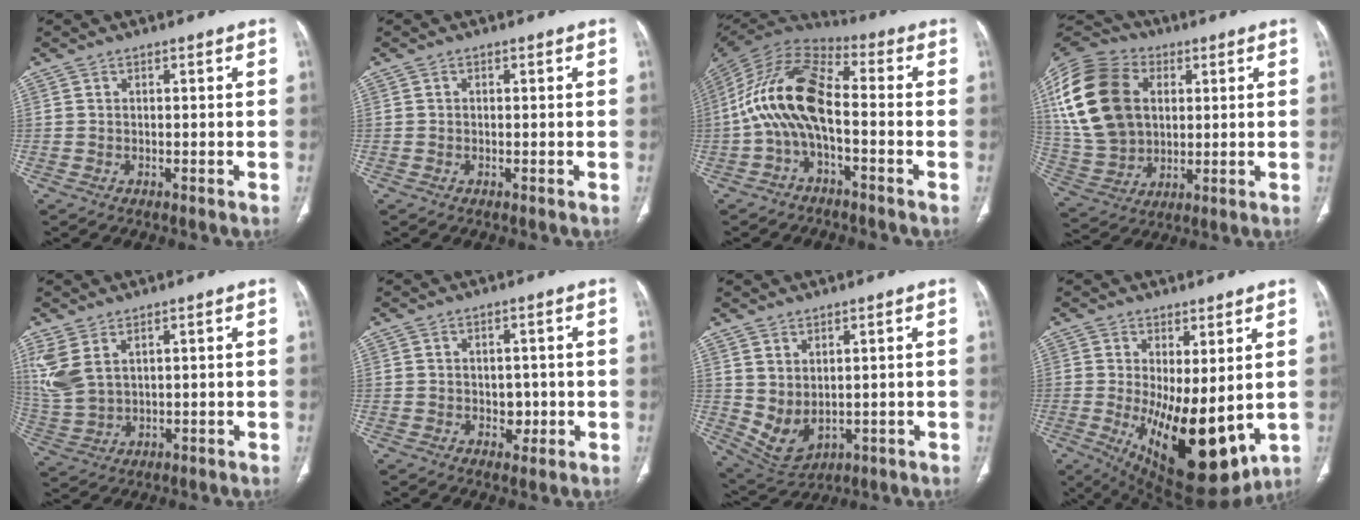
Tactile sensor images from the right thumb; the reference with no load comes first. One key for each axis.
{"total": 0.0}
{"total": 14.5, "fx": -2.4, "fy": 6.7, "fz": 12.7, "tx": -0.249, "ty": 0.055, "tz": -0.057}
{"total": 23.0, "fx": 5.2, "fy": 16.5, "fz": 15.1, "tx": -0.308, "ty": 0.006, "tz": 0.100}
{"total": 8.1, "fx": 3.8, "fy": 4.1, "fz": 5.8, "tx": -0.143, "ty": -0.008, "tz": 0.093}
{"total": 3.0, "fx": -0.4, "fy": 2.4, "fz": 1.7, "tx": -0.005, "ty": 0.003, "tz": -0.003}
{"total": 7.0, "fx": 1.1, "fy": 4.4, "fz": 5.4, "tx": -0.093, "ty": -0.014, "tz": 0.049}
{"total": 17.3, "fx": -1.1, "fy": 7.5, "fz": 15.6, "tx": -0.240, "ty": -0.037, "tz": 0.010}